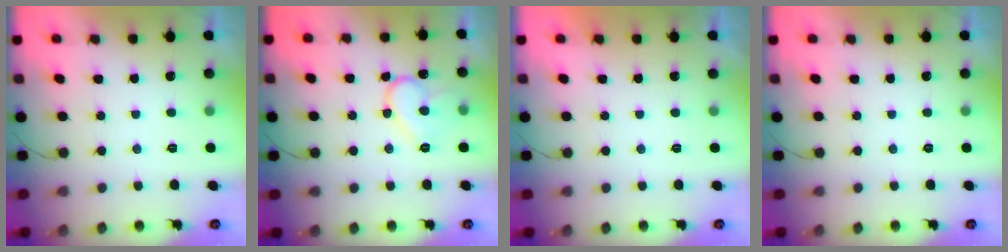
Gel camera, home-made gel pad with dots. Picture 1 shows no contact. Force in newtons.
{"total": 12.4, "press": 12.3, "slide": 1.3}
{"total": 1.6, "press": 1.6, "slide": 0.1}
{"total": 0.0}